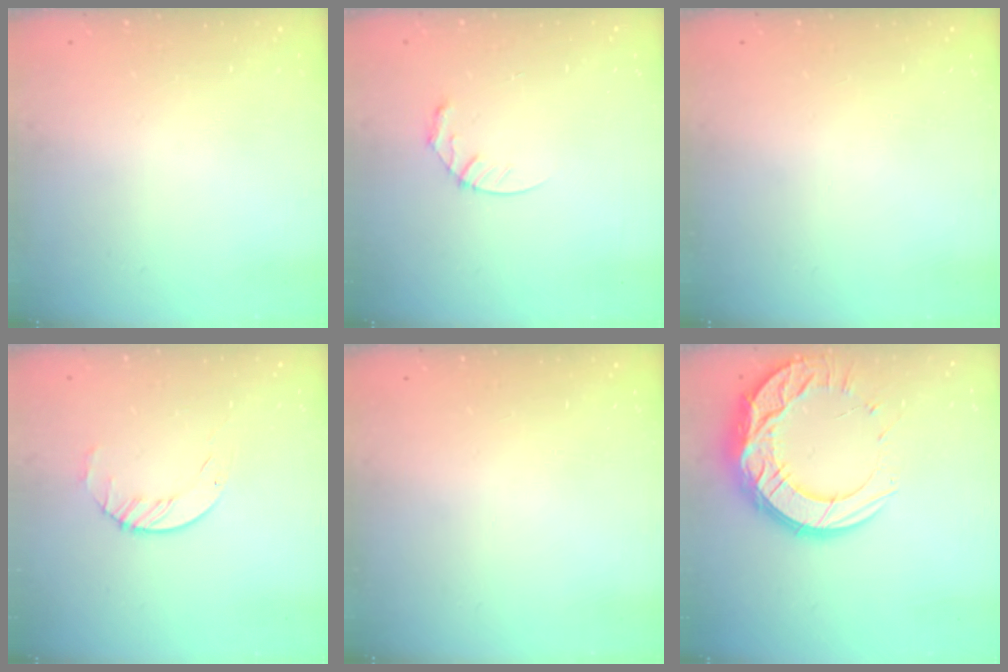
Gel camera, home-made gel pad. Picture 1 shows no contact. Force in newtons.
{"total": 4.7, "press": 4.7, "slide": 0.4}
{"total": 0.0}
{"total": 3.4, "press": 3.4, "slide": 0.4}
{"total": 0.0}
{"total": 18.6, "press": 18.6, "slide": 1.4}